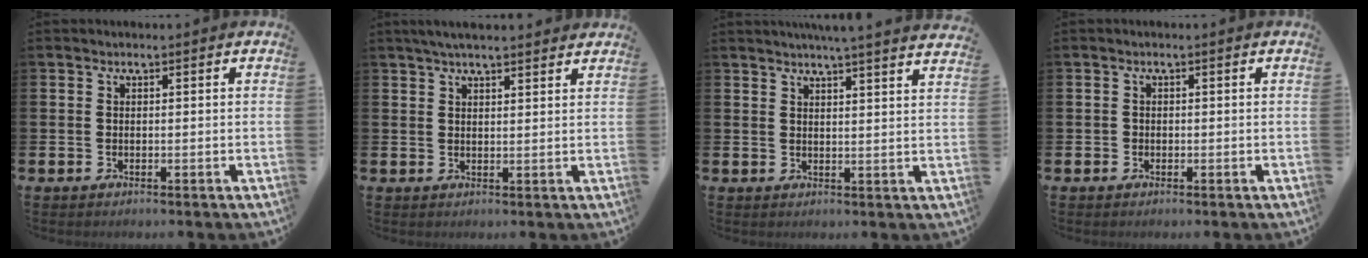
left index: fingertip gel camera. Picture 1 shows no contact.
{"total": 3.4, "force": [3.1, 0.4, 1.3], "torque": [-0.030, -0.005, 0.056]}
{"total": 4.2, "force": [4.1, -1.1, 0.5], "torque": [-0.015, -0.025, 0.071]}
{"total": 0.6, "force": [-0.2, 0.6, 0.1], "torque": [-0.001, 0.004, -0.006]}